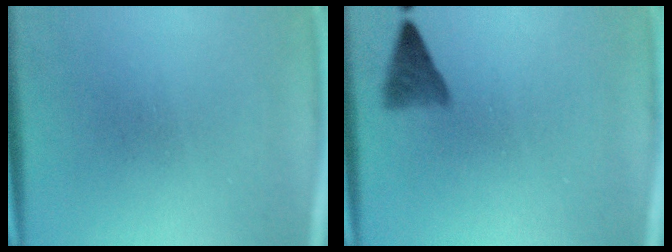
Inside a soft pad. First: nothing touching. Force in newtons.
{"total": 2.6}